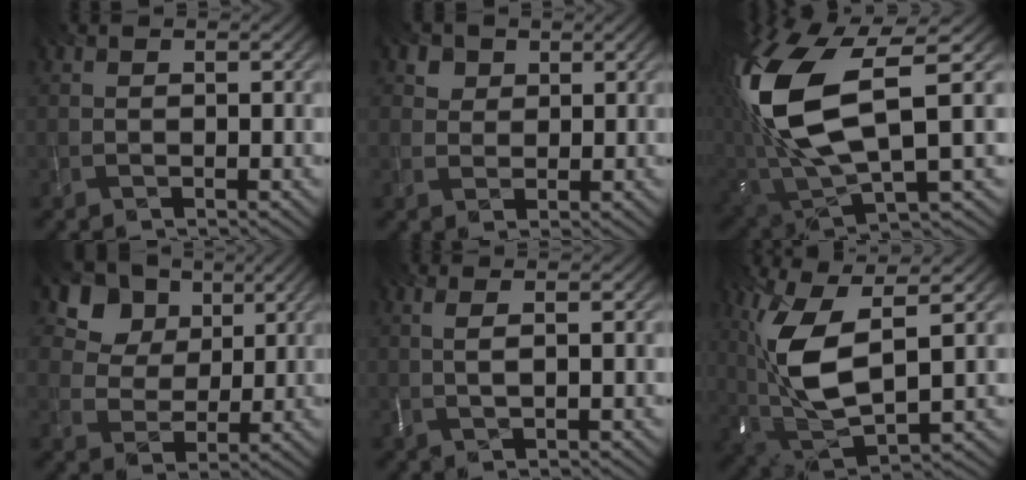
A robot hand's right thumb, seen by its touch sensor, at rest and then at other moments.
{"total": 3.2, "force": [1.8, 2.4, 1.1], "torque": [-0.036, -0.008, 0.038]}
{"total": 15.4, "force": [2.3, 7.3, 13.4], "torque": [-0.317, -0.010, 0.052]}
{"total": 9.8, "force": [5.5, 6.9, 4.2], "torque": [-0.113, -0.011, 0.110]}
{"total": 2.1, "force": [0.7, 0.4, 2.0], "torque": [-0.039, 0.007, 0.012]}
{"total": 12.3, "force": [2.1, 4.8, 11.1], "torque": [-0.261, -0.005, 0.049]}